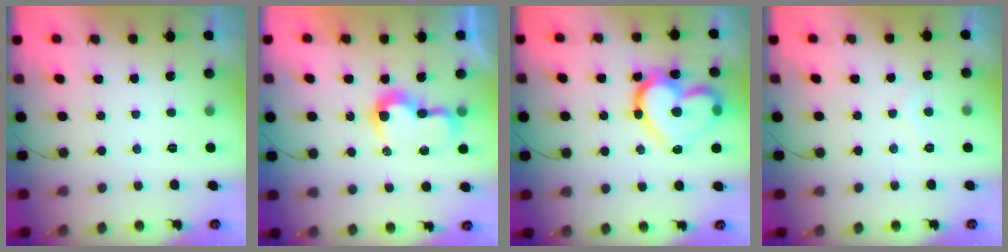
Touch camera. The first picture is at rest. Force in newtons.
{"total": 8.7, "press": 8.7, "slide": 0.3}
{"total": 20.0, "press": 19.9, "slide": 2.1}
{"total": 3.9, "press": 3.9, "slide": 0.2}